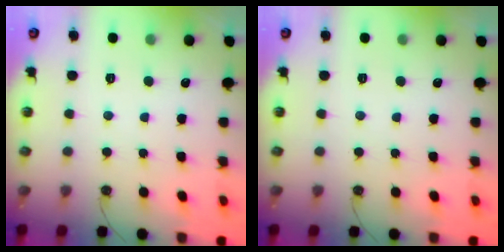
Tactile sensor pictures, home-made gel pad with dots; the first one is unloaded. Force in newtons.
{"total": 0.0}